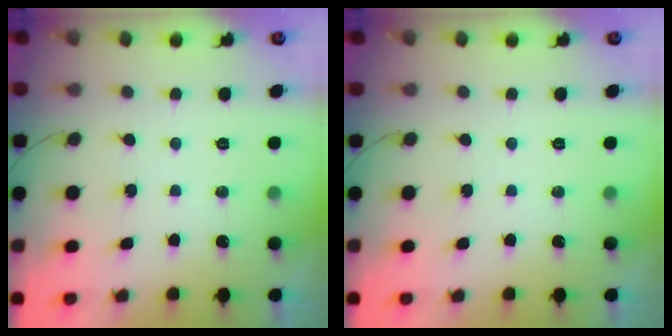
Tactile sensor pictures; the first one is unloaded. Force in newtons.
{"total": 0.0}